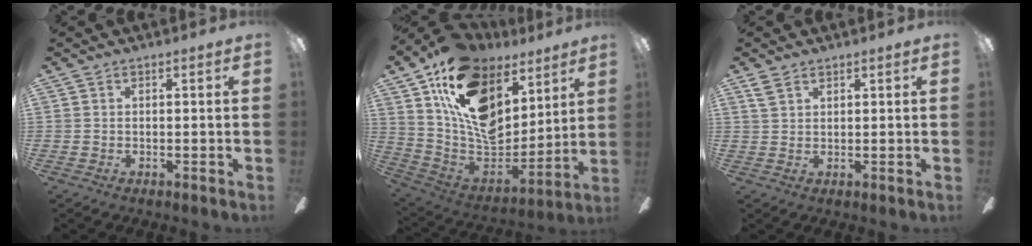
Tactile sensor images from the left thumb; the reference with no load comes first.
{"total": 20.9, "force": [10.6, 13.3, 12.2], "torque": [-0.224, -0.064, 0.191]}
{"total": 2.7, "force": [1.9, 1.4, 1.3], "torque": [-0.030, 0.001, 0.036]}